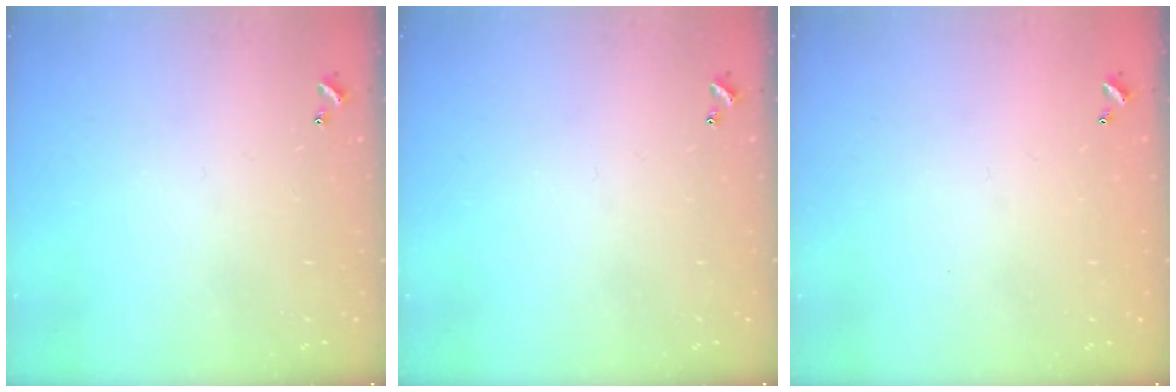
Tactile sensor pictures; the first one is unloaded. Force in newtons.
{"total": 0.0}
{"total": 2.9, "press": 2.9, "slide": 0.1}